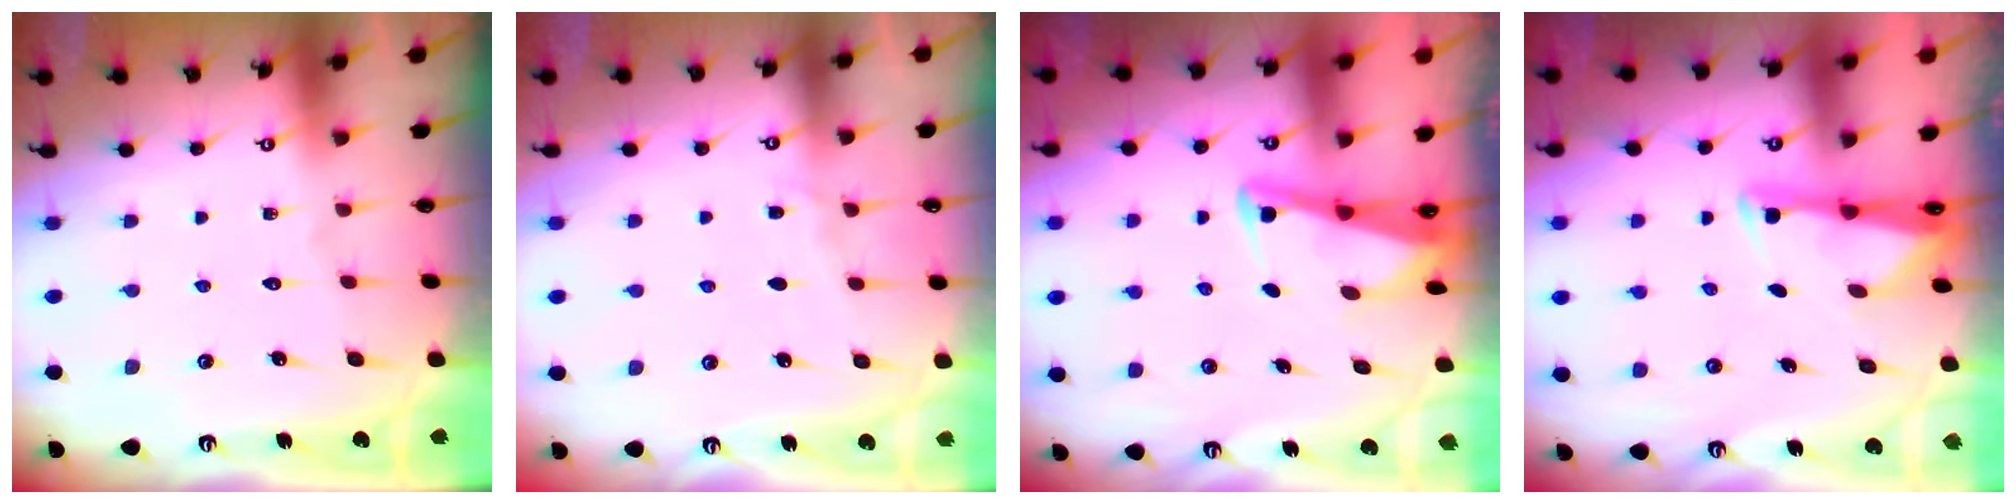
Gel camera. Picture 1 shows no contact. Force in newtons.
{"total": 4.5, "press": 4.4, "slide": 0.5}
{"total": 2.5, "press": 2.5, "slide": 0.2}
{"total": 2.8, "press": 2.7, "slide": 0.4}